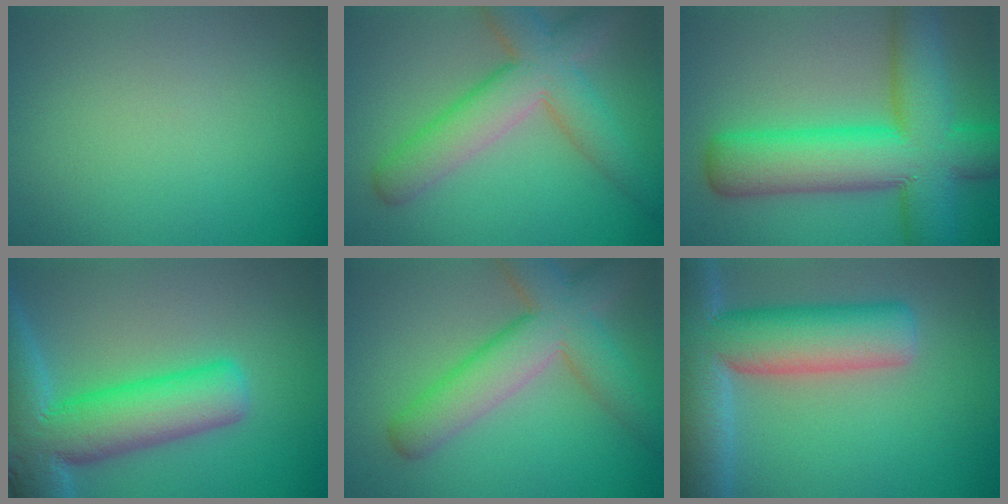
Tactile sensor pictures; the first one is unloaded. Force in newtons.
{"total": 6.8, "press": 6.8, "slide": 0.5}
{"total": 11.0, "press": 11.0, "slide": 0.5}
{"total": 11.2, "press": 11.2, "slide": 0.7}
{"total": 7.3, "press": 7.3, "slide": 0.5}
{"total": 12.4, "press": 12.4, "slide": 1.0}